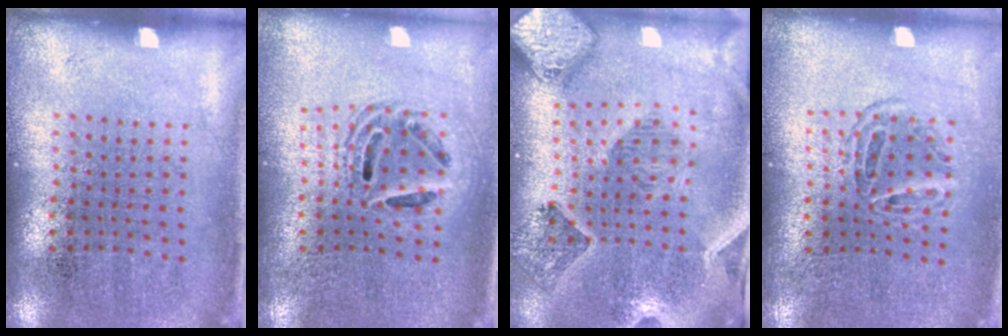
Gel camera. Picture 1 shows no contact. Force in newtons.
{"total": 1.6, "press": 1.4, "slide": 0.8}
{"total": 2.1, "press": 1.9, "slide": 0.7}
{"total": 1.3, "press": 1.1, "slide": 0.7}